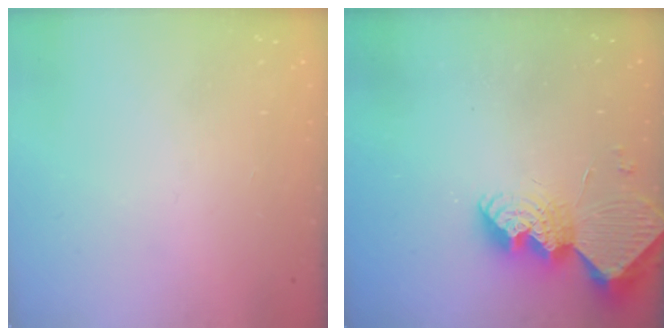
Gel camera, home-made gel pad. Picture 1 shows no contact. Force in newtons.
{"total": 11.4, "press": 11.4, "slide": 0.9}